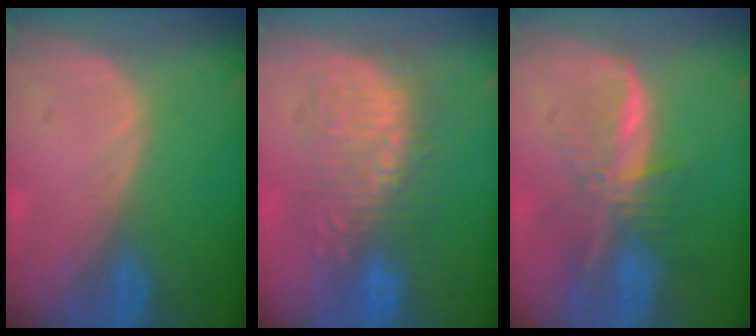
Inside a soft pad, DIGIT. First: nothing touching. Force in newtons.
{"total": 8.7, "press": 8.6, "slide": 0.9}
{"total": 8.0, "press": 6.8, "slide": 4.4}